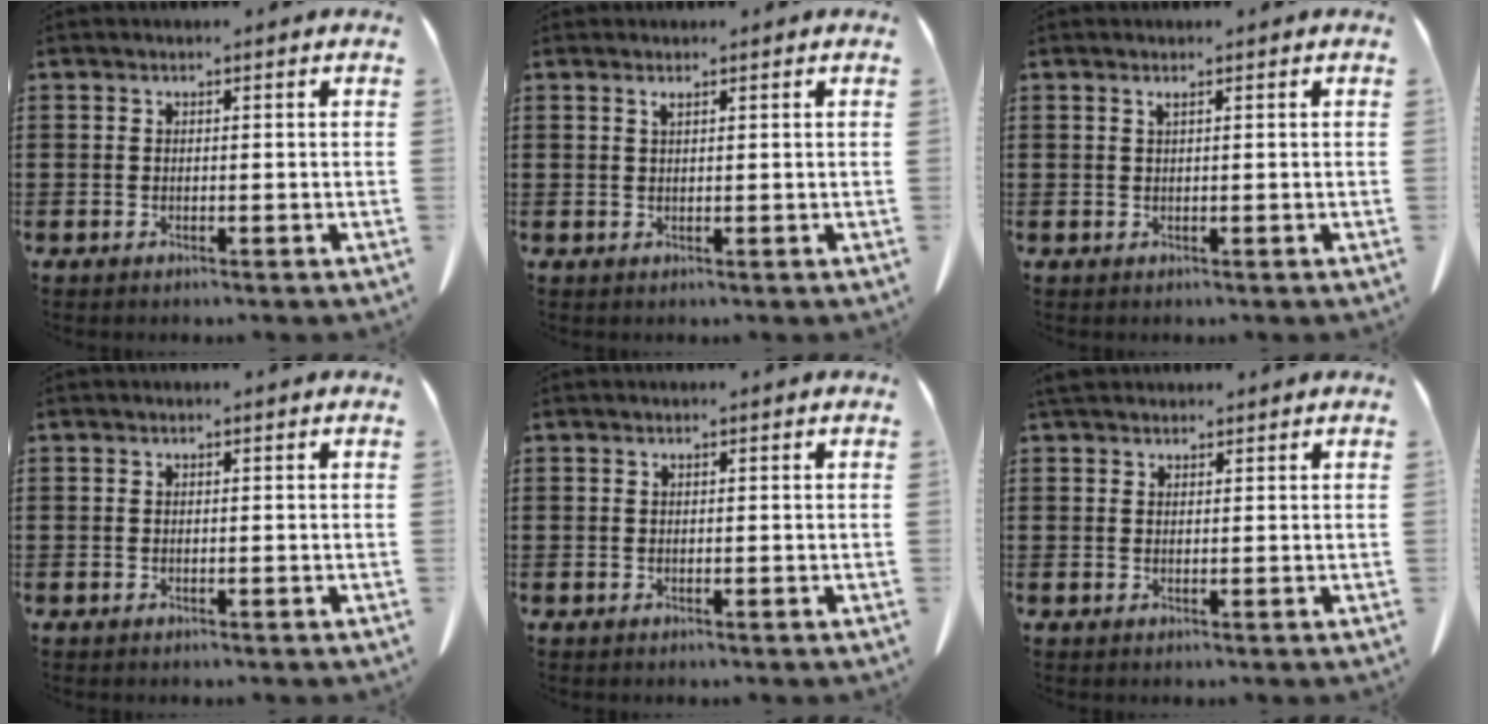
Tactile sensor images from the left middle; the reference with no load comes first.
{"total": 1.1, "force": [0.8, 0.1, 0.7], "torque": [-0.017, -0.002, 0.015]}
{"total": 0.8, "force": [0.4, -0.1, 0.6], "torque": [-0.014, -0.003, 0.010]}
{"total": 0.0}
{"total": 0.0}
{"total": 2.2, "force": [1.8, 0.9, 0.8], "torque": [-0.024, 0.004, 0.037]}